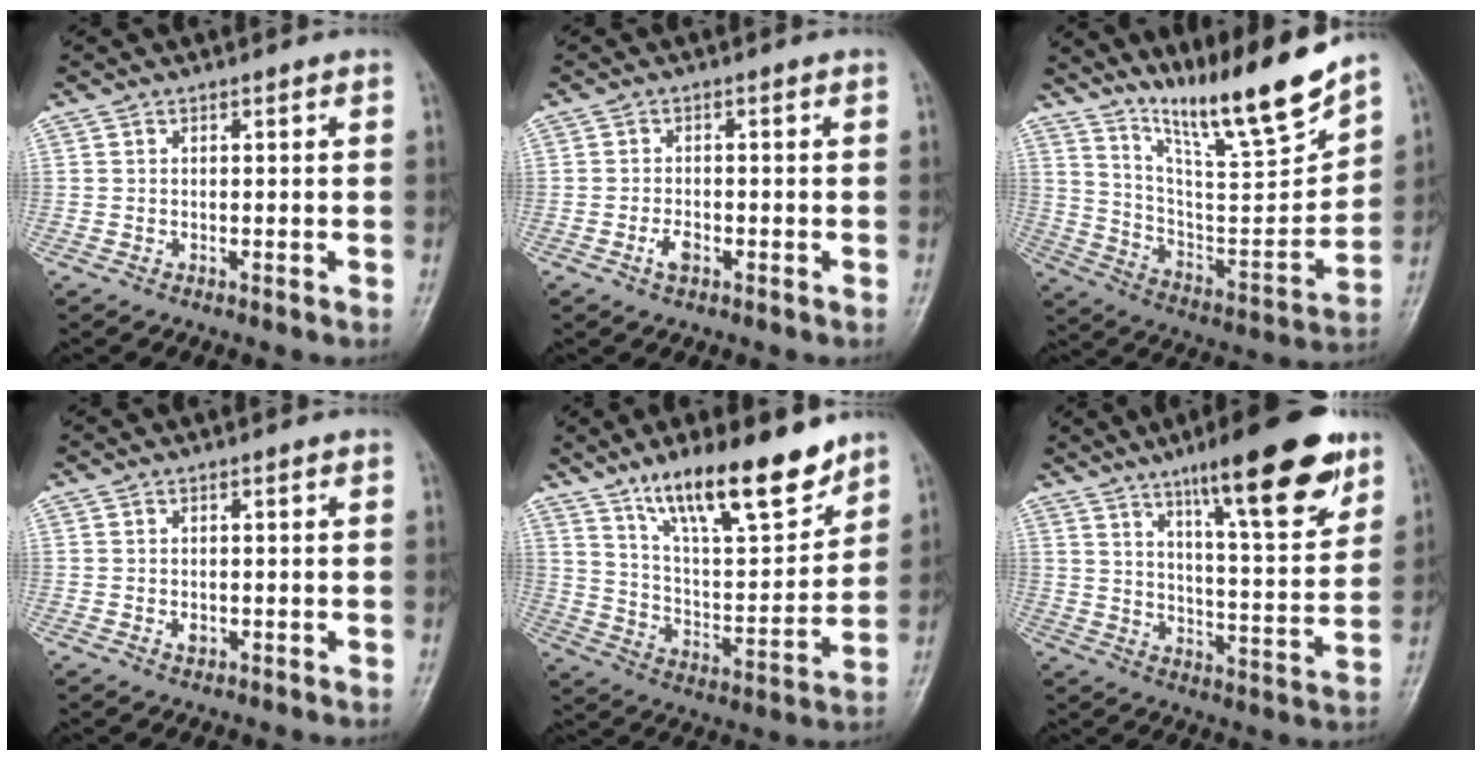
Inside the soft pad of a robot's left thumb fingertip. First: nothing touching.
{"total": 2.6, "force": [-1.3, 1.5, 1.8], "torque": [-0.032, 0.005, -0.024]}
{"total": 19.2, "force": [15.4, 1.9, 11.4], "torque": [-0.153, -0.098, 0.273]}
{"total": 1.5, "force": [-0.3, 1.1, 1.0], "torque": [-0.007, 0.000, -0.004]}
{"total": 19.1, "force": [13.3, 5.6, 12.5], "torque": [-0.164, -0.078, 0.232]}
{"total": 20.1, "force": [12.3, 4.6, 15.2], "torque": [-0.189, -0.054, 0.190]}